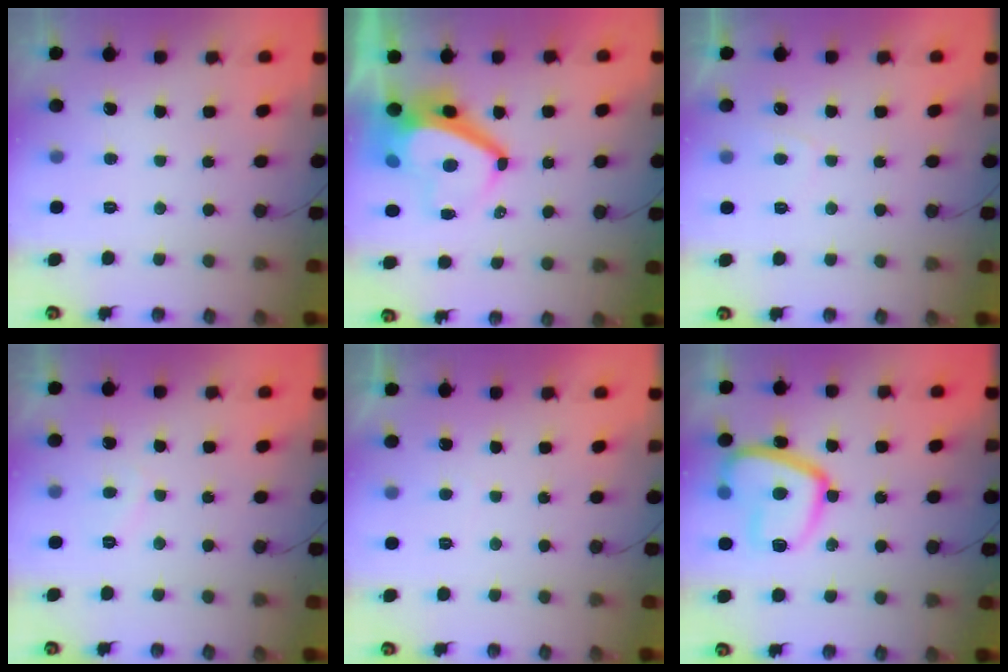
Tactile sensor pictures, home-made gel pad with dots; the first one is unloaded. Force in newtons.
{"total": 7.8, "press": 7.8, "slide": 0.6}
{"total": 1.0, "press": 0.8, "slide": 0.6}
{"total": 1.2, "press": 1.1, "slide": 0.5}
{"total": 0.9, "press": 0.7, "slide": 0.6}
{"total": 15.7, "press": 15.5, "slide": 1.8}